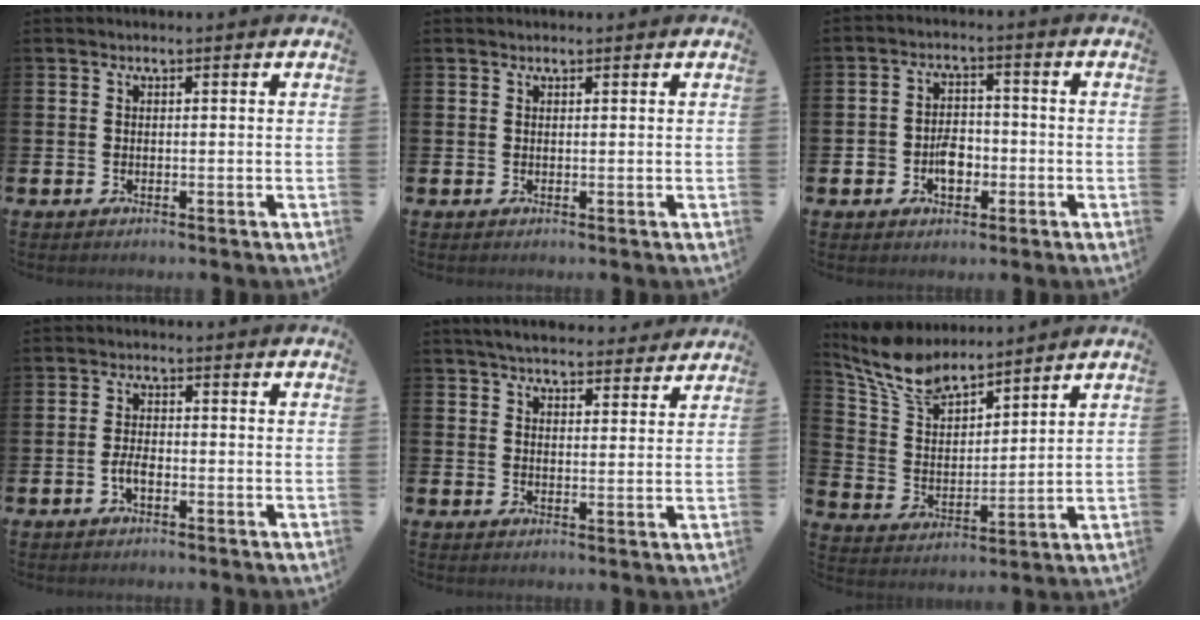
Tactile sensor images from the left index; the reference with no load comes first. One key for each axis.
{"total": 0.6, "fx": 0.5, "fy": 0.2, "fz": 0.1, "tx": 0.004, "ty": -0.001, "tz": 0.009}
{"total": 4.2, "fx": -1.3, "fy": 3.1, "fz": 2.5, "tx": -0.040, "ty": 0.003, "tz": -0.029}
{"total": 2.3, "fx": -0.8, "fy": 1.1, "fz": 1.8, "tx": -0.033, "ty": 0.002, "tz": -0.017}
{"total": 4.9, "fx": 4.7, "fy": 1.0, "fz": 0.9, "tx": -0.028, "ty": -0.025, "tz": 0.083}
{"total": 8.8, "fx": 7.8, "fy": 2.9, "fz": 2.7, "tx": -0.090, "ty": -0.037, "tz": 0.144}